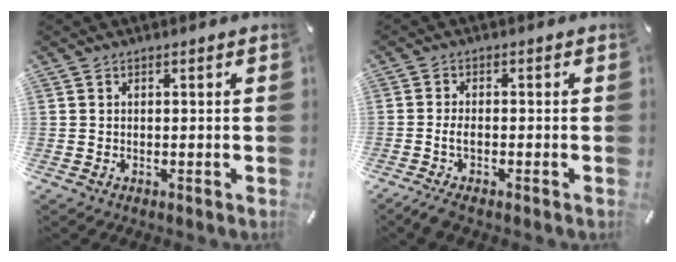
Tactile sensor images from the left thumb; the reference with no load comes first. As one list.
[{"total": 3.3, "force": [-1.1, 1.0, 3.0], "torque": [-0.071, -0.004, -0.025]}]